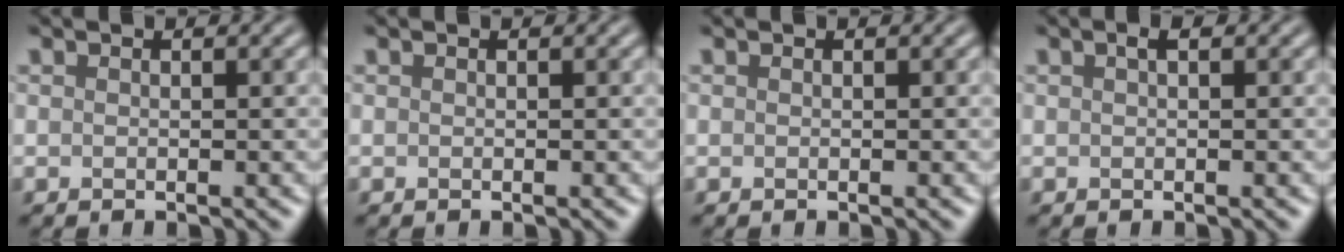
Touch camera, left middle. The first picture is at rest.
{"total": 0.0}
{"total": 0.0}
{"total": 0.8, "force": [0.3, 0.2, 0.7], "torque": [-0.012, 0.006, 0.006]}